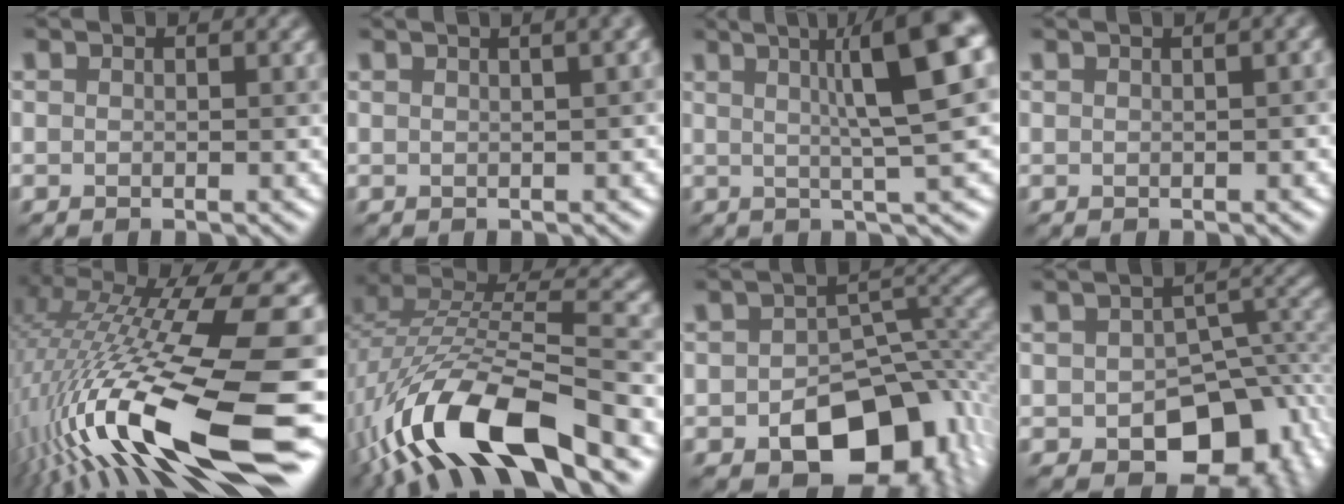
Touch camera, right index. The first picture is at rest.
{"total": 4.1, "force": [1.6, 1.7, 3.4], "torque": [-0.010, 0.026, -0.010]}
{"total": 9.7, "force": [2.5, 1.8, 9.2], "torque": [-0.086, 0.026, 0.031]}
{"total": 1.7, "force": [0.2, 0.3, 1.6], "torque": [-0.015, 0.006, 0.000]}
{"total": 17.6, "force": [-3.7, 3.8, 16.8], "torque": [-0.304, 0.019, -0.063]}
{"total": 13.2, "force": [-7.2, 4.2, 10.2], "torque": [-0.209, 0.005, -0.136]}
{"total": 11.1, "force": [-5.0, 7.1, 7.1], "torque": [-0.095, -0.019, -0.069]}
{"total": 9.6, "force": [-3.8, 6.3, 6.2], "torque": [-0.072, -0.016, -0.048]}